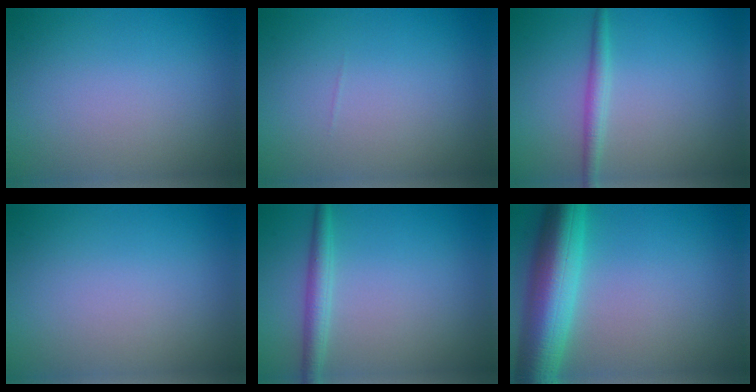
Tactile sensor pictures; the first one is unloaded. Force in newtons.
{"total": 0.0}
{"total": 1.7, "press": 1.7, "slide": 0.1}
{"total": 0.0}
{"total": 2.3, "press": 2.3, "slide": 0.1}
{"total": 9.2, "press": 9.2, "slide": 0.2}